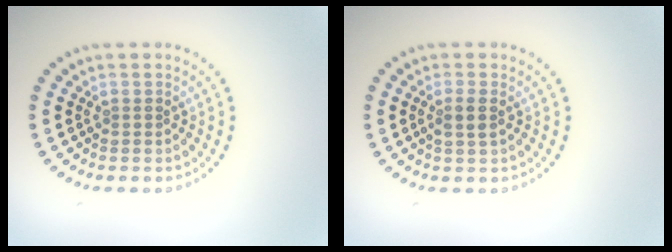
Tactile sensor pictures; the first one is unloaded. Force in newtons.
{"total": 1.5, "press": 1.4, "slide": 0.6}